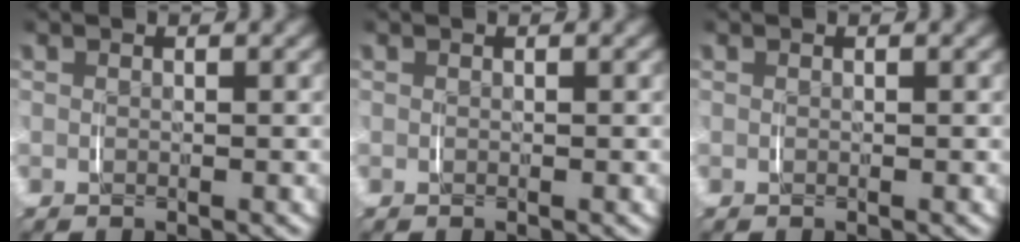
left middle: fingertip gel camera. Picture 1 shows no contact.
{"total": 0.0}
{"total": 0.0}